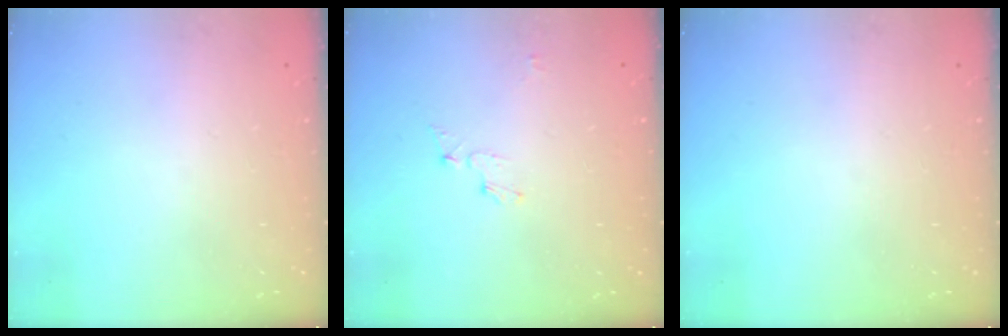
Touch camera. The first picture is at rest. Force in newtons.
{"total": 4.2, "press": 4.1, "slide": 0.4}
{"total": 0.0}